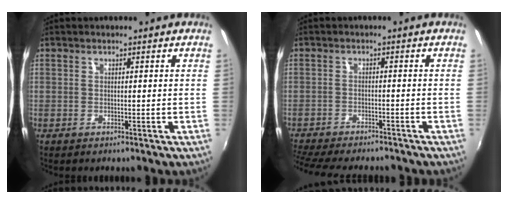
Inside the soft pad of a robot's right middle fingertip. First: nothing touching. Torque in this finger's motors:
{"motor_torque": [1.07, -1.07, 0.48, 0.08]}